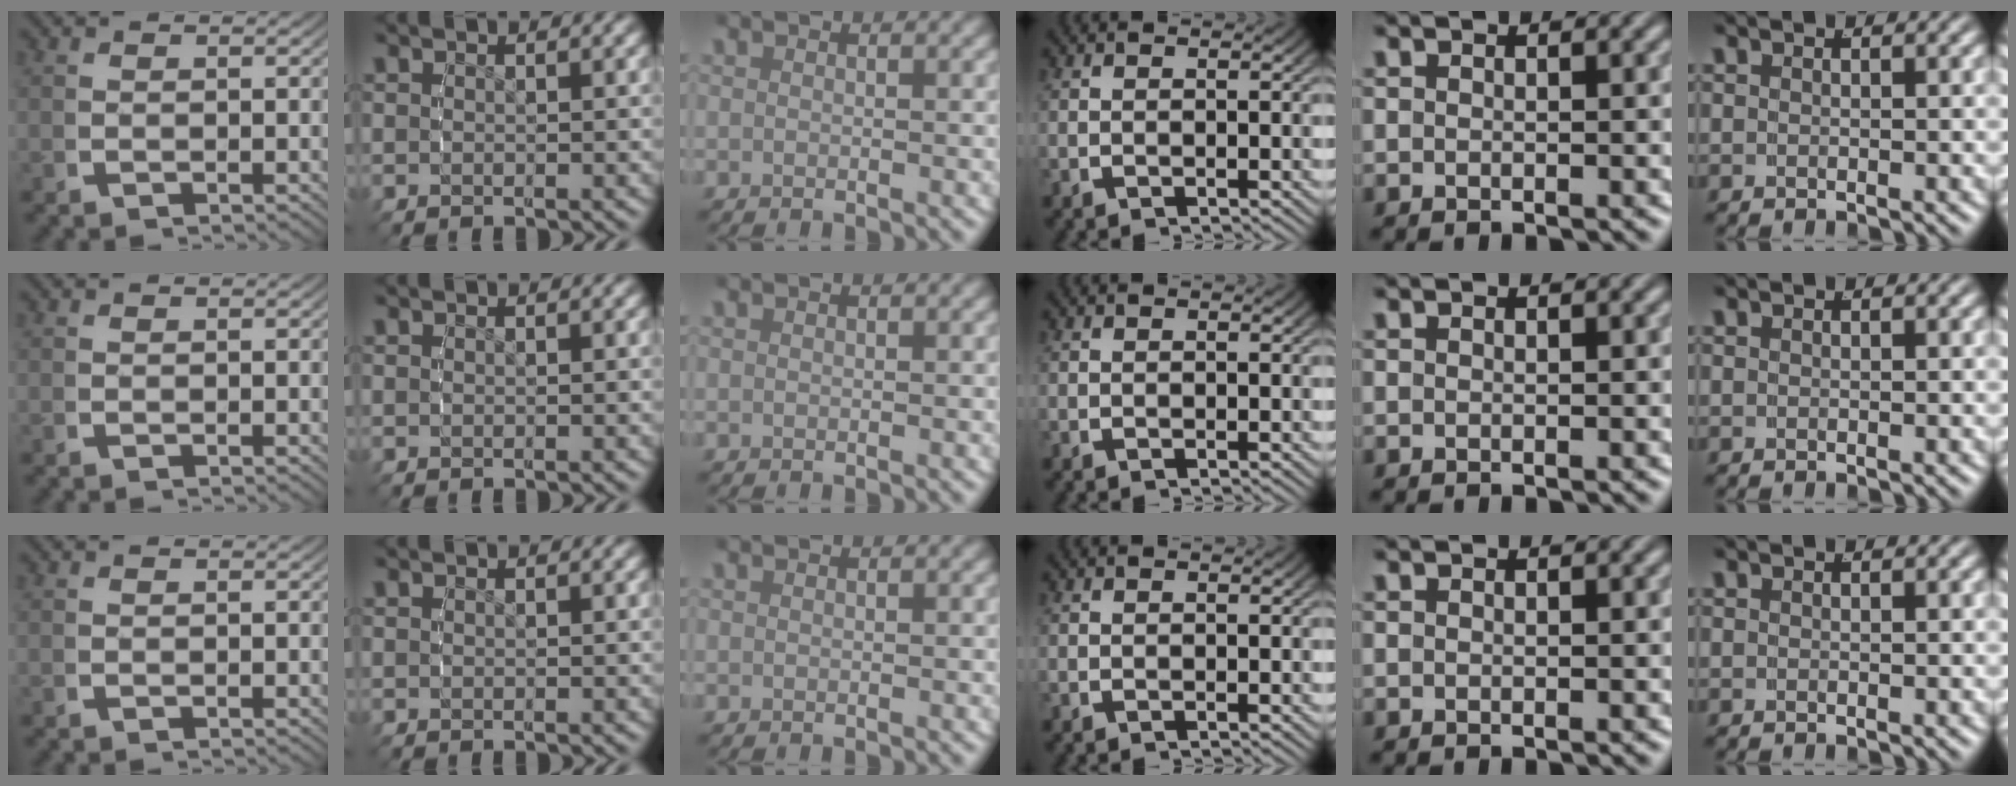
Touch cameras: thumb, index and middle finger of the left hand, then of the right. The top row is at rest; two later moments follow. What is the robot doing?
{"motion": "reach", "object": "plastic wrap"}